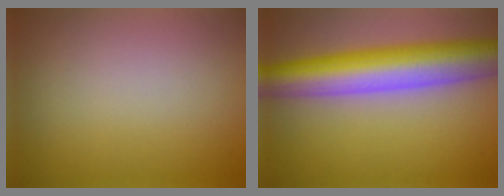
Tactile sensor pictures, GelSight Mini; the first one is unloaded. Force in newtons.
{"total": 9.8, "press": 9.8, "slide": 0.2}